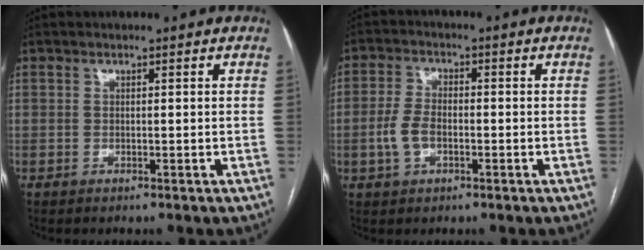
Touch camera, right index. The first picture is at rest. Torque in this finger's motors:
{"motor_torque": [0.06, -0.04, 0.07, 0.03]}